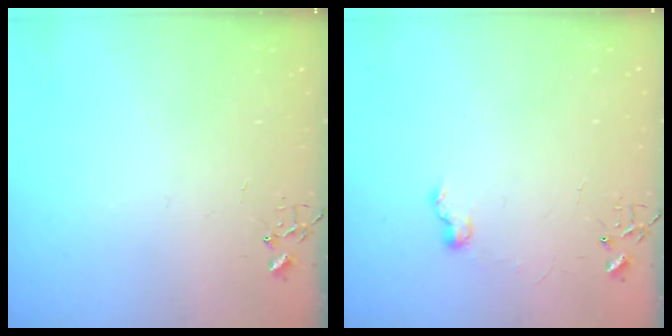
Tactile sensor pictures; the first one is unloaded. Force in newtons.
{"total": 6.2, "press": 6.1, "slide": 0.7}